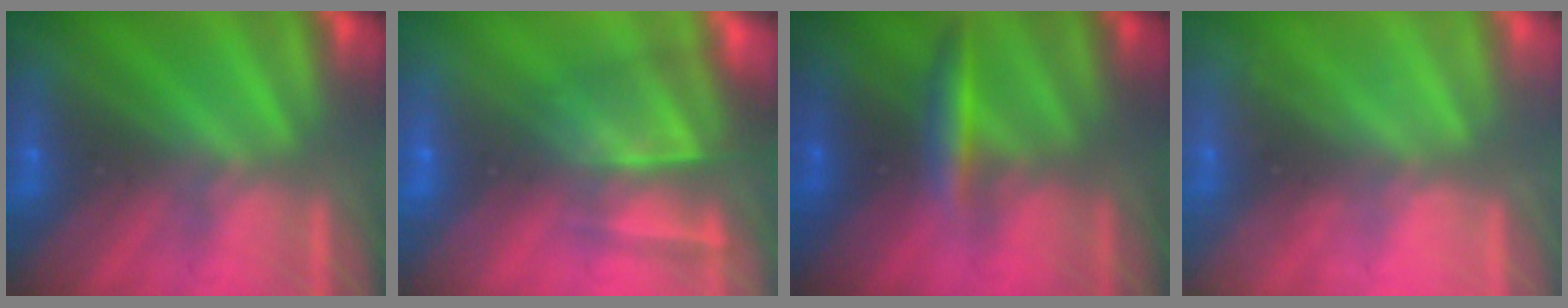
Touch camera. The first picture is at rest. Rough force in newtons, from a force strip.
{"total": 7.0}
{"total": 2.8}
{"total": 2.1}